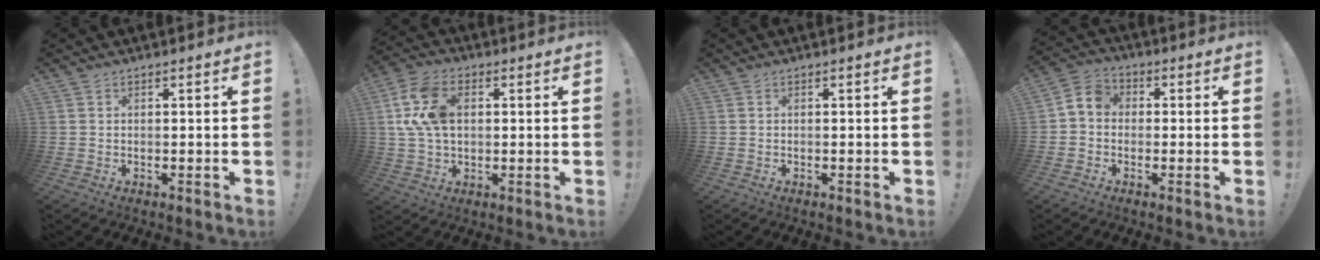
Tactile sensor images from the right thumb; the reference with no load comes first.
{"total": 13.8, "force": [2.8, 9.0, 10.0], "torque": [-0.197, 0.006, 0.057]}
{"total": 0.0}
{"total": 5.4, "force": [-0.6, 4.5, 2.9], "torque": [-0.053, 0.017, -0.008]}